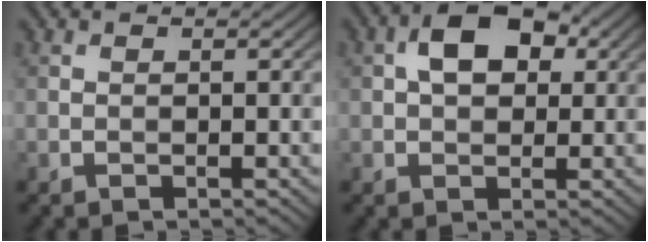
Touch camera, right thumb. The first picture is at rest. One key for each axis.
{"total": 6.4, "fx": 1.7, "fy": 4.1, "fz": 4.6, "tx": -0.077, "ty": 0.011, "tz": 0.019}